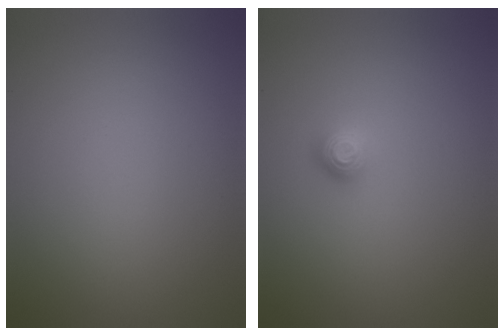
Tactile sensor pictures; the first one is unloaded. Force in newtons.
{"total": 1.2, "press": 1.0, "slide": 0.5}